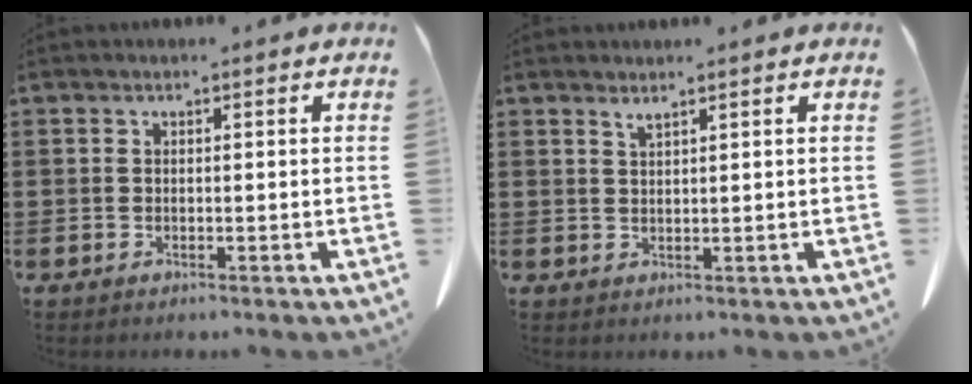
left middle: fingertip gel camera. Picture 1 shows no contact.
{"total": 1.5, "force": [1.3, -0.1, 0.6], "torque": [-0.016, -0.004, 0.026]}